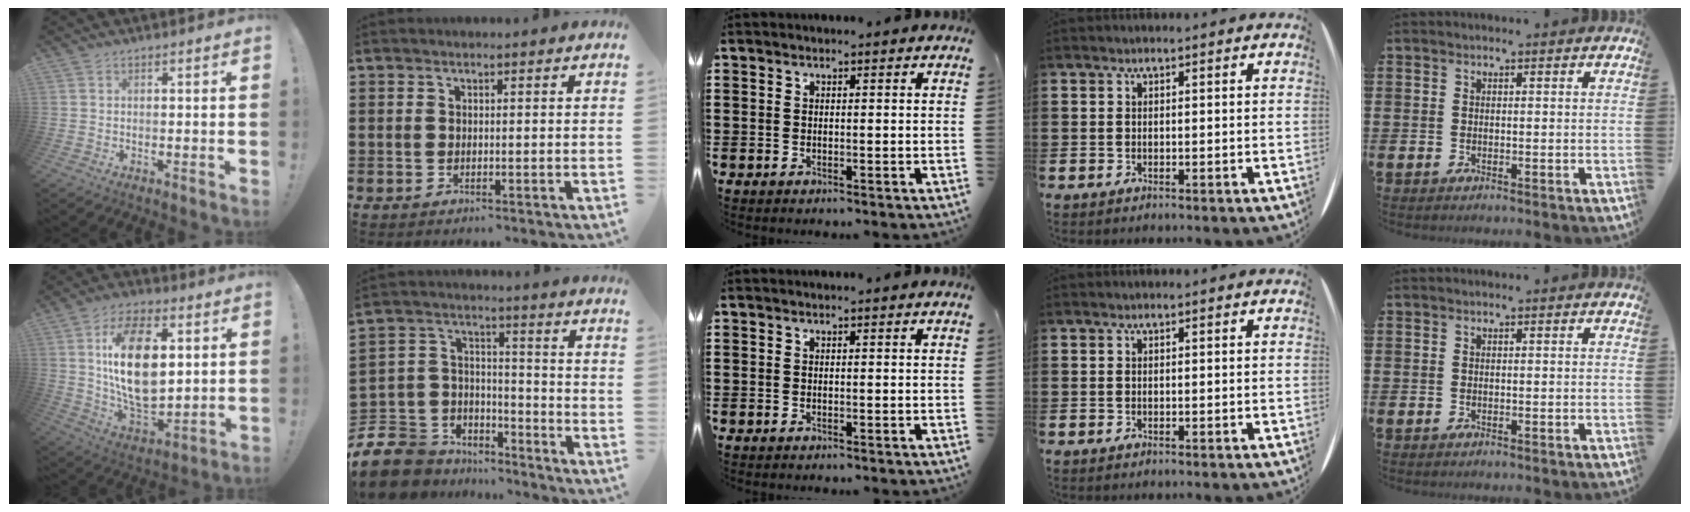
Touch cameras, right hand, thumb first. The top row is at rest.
{"thumb": {"total": 21.0, "force": [4.8, 11.9, 16.6], "torque": [-0.308, -0.016, 0.081]}, "index": {"total": 7.7, "force": [-5.8, 4.9, 0.5], "torque": [-0.051, -0.003, -0.117]}}